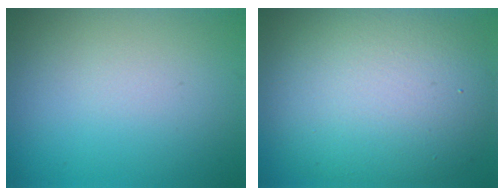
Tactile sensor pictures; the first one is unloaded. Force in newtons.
{"total": 11.9, "press": 11.9, "slide": 1.0}